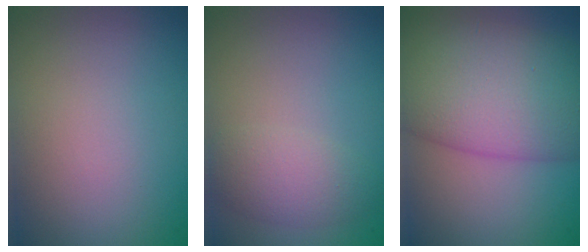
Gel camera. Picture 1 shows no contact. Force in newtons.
{"total": 2.9, "press": 2.9, "slide": 0.1}
{"total": 12.1, "press": 12.1, "slide": 0.5}